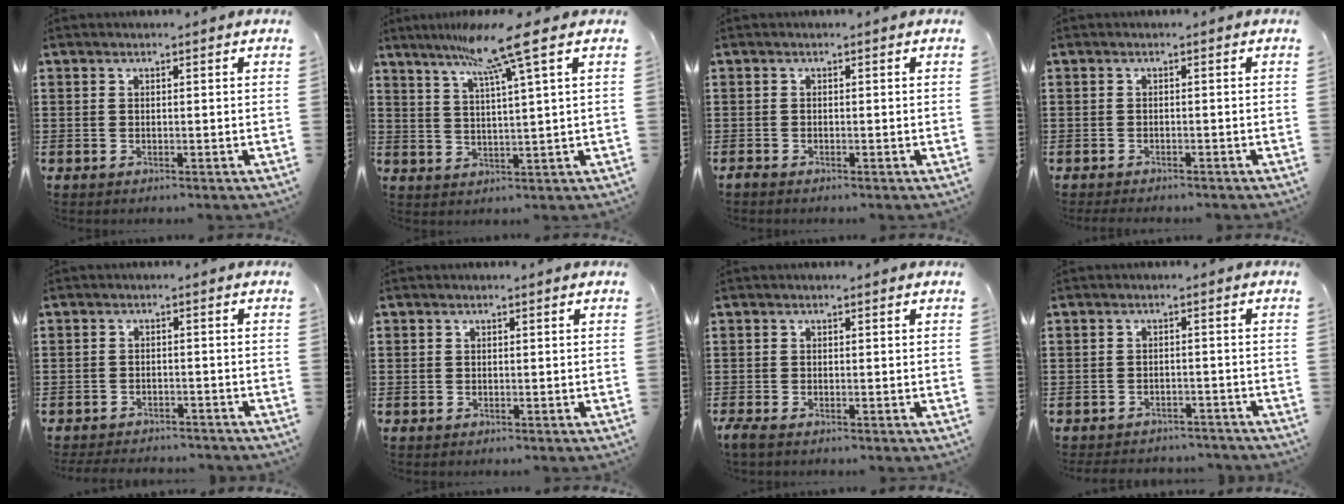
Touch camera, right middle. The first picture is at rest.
{"total": 10.2, "force": [6.5, -0.4, 7.9], "torque": [-0.160, -0.012, 0.106]}
{"total": 0.5, "force": [-0.5, 0.1, 0.2], "torque": [-0.006, -0.005, -0.009]}
{"total": 0.9, "force": [-0.9, 0.0, 0.1], "torque": [-0.004, -0.002, -0.018]}
{"total": 2.8, "force": [-2.8, 0.4, -0.2], "torque": [-0.003, -0.001, -0.062]}
{"total": 0.9, "force": [-0.3, 0.8, 0.1], "torque": [-0.005, 0.001, -0.006]}
{"total": 1.0, "force": [-0.8, 0.2, 0.7], "torque": [-0.023, -0.007, -0.016]}
{"total": 2.6, "force": [-2.6, 0.4, -0.3], "torque": [-0.003, 0.000, -0.058]}